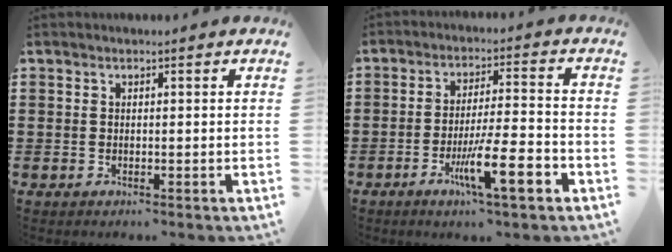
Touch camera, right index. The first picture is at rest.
{"total": 10.0, "force": [-4.8, 1.4, 8.6], "torque": [-0.149, 0.000, -0.083]}